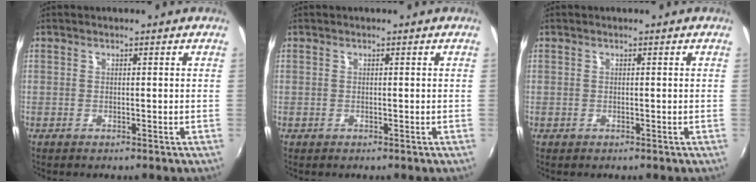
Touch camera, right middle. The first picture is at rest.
{"total": 1.0, "force": [0.4, -0.8, -0.3], "torque": [0.010, -0.003, 0.006]}
{"total": 0.9, "force": [0.4, -0.8, -0.3], "torque": [0.011, -0.003, 0.006]}